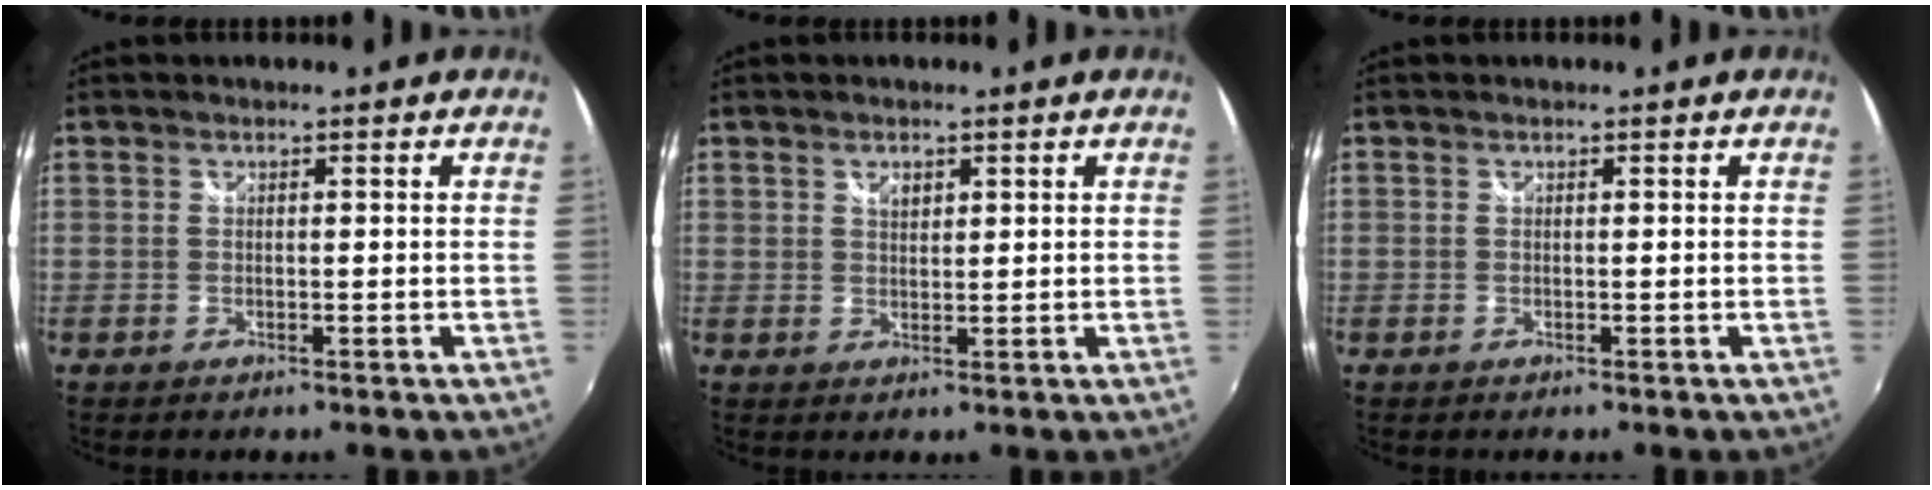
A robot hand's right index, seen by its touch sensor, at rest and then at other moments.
{"total": 2.2, "force": [1.1, 1.5, 1.1], "torque": [-0.014, 0.003, 0.020]}
{"total": 0.0}